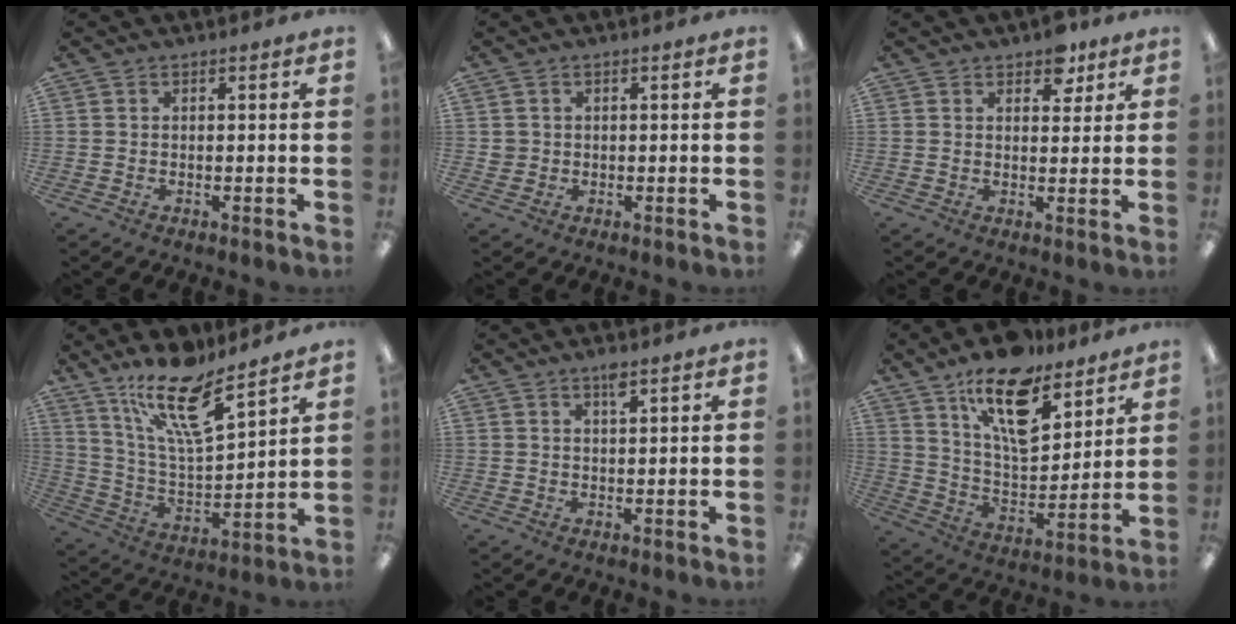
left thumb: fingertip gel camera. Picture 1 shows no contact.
{"total": 1.6, "force": [0.0, 1.6, -0.1], "torque": [0.001, 0.002, -0.003]}
{"total": 5.3, "force": [3.7, 3.0, 2.4], "torque": [-0.014, -0.012, 0.060]}
{"total": 17.6, "force": [12.7, 4.9, 11.2], "torque": [-0.204, -0.075, 0.217]}
{"total": 2.3, "force": [1.6, 0.4, 1.7], "torque": [-0.030, -0.002, 0.026]}
{"total": 17.3, "force": [11.5, 7.6, 10.4], "torque": [-0.175, -0.061, 0.200]}